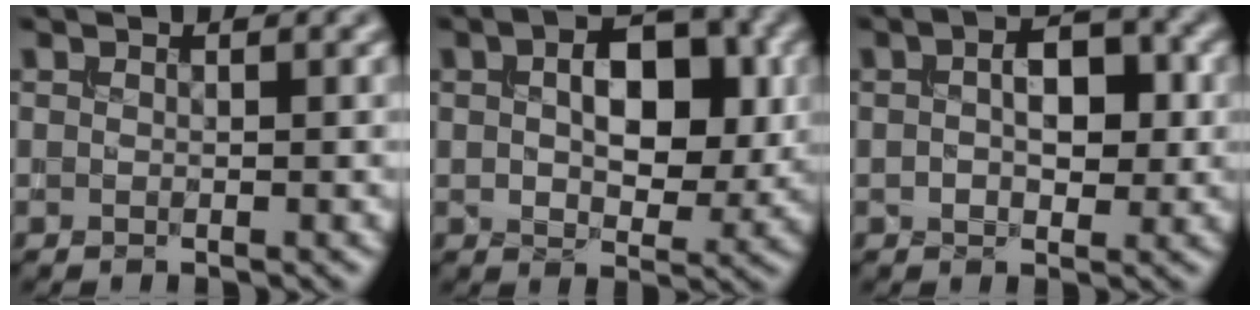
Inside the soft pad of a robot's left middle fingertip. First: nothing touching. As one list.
[{"total": 6.9, "force": [1.2, 4.0, 5.5], "torque": [-0.082, 0.003, 0.015]}, {"total": 4.3, "force": [0.3, 2.4, 3.5], "torque": [-0.057, 0.006, -0.001]}]